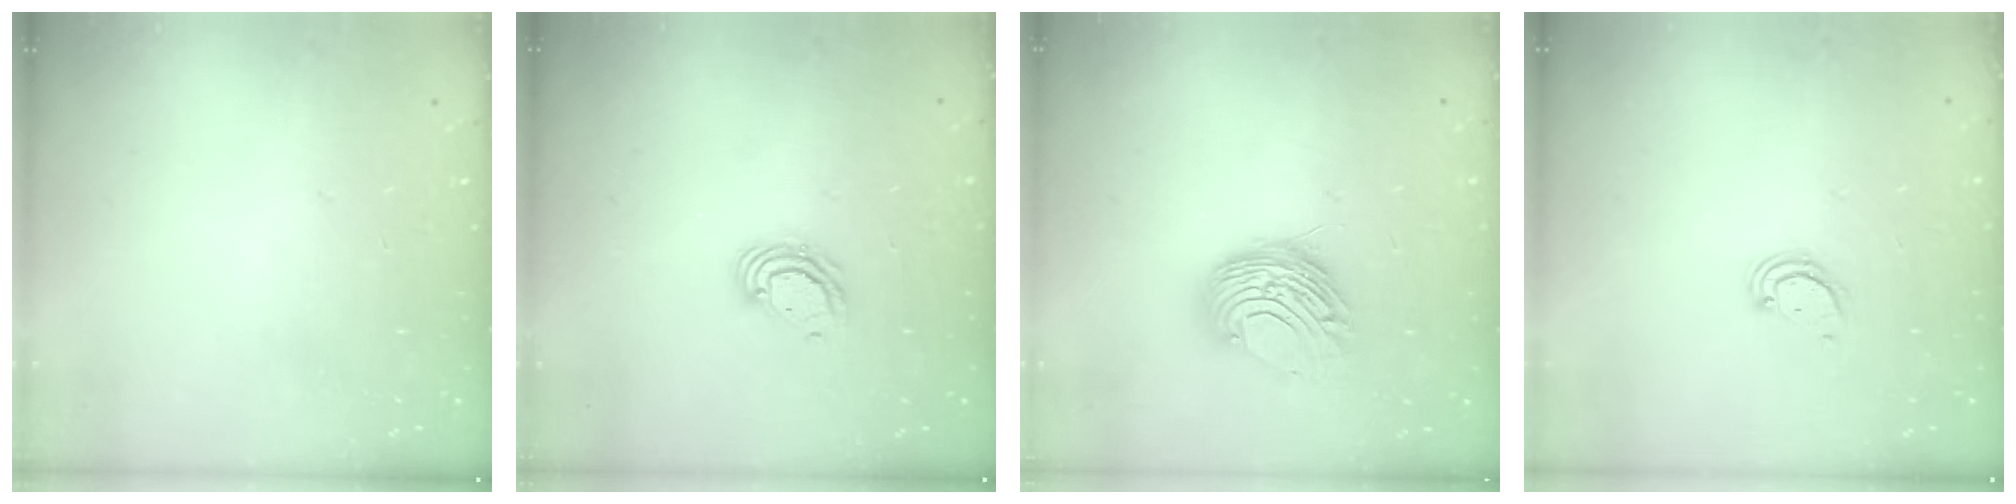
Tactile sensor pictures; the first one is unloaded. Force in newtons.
{"total": 5.6, "press": 5.6, "slide": 0.4}
{"total": 10.6, "press": 10.6, "slide": 0.5}
{"total": 2.2, "press": 2.2, "slide": 0.2}